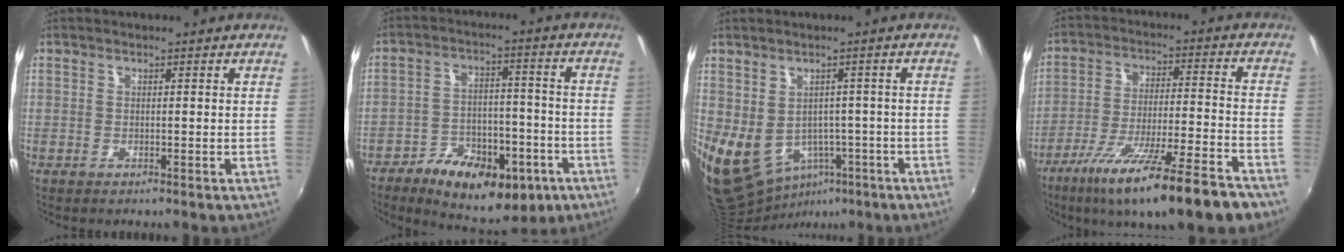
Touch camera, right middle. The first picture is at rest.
{"total": 17.7, "force": [-10.1, 9.3, 11.2], "torque": [-0.198, -0.004, -0.140]}
{"total": 10.1, "force": [-3.0, 8.1, 5.2], "torque": [-0.110, -0.012, -0.017]}
{"total": 19.9, "force": [-14.1, 2.1, 13.9], "torque": [-0.244, -0.055, -0.221]}